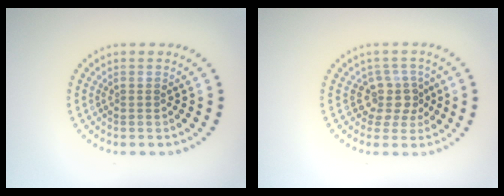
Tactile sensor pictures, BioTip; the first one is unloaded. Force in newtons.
{"total": 2.8, "press": 2.1, "slide": 1.8}